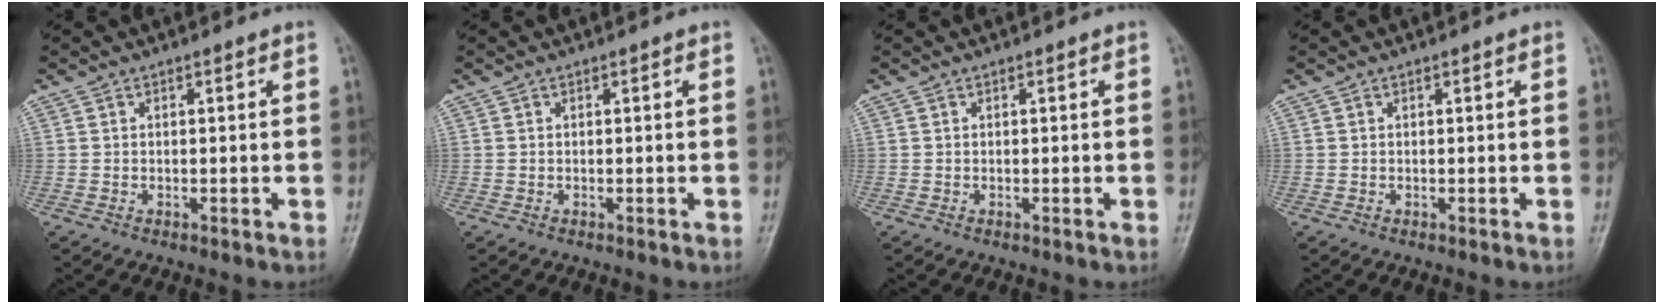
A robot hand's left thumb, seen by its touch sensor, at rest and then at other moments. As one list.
[{"total": 0.0}, {"total": 0.0}, {"total": 0.0}]